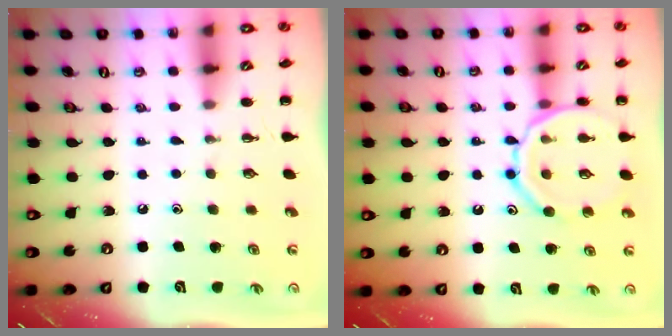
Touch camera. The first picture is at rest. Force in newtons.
{"total": 14.4, "press": 14.3, "slide": 1.7}